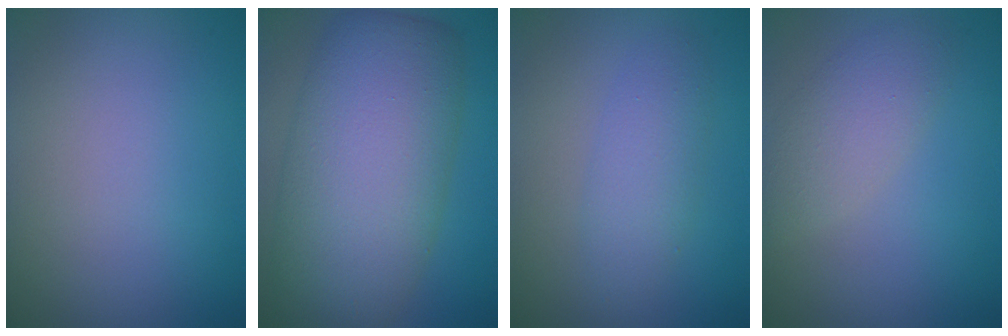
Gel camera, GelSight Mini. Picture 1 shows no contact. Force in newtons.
{"total": 11.9, "press": 11.9, "slide": 0.4}
{"total": 2.7, "press": 2.7, "slide": 0.1}
{"total": 3.4, "press": 3.4, "slide": 0.1}